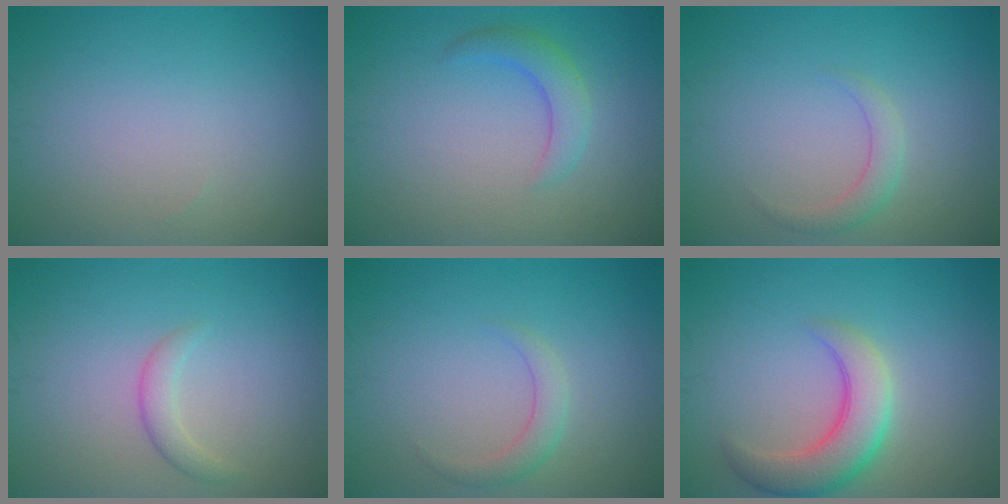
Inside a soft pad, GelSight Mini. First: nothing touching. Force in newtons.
{"total": 2.5, "press": 2.5, "slide": 0.2}
{"total": 1.7, "press": 1.7, "slide": 0.0}
{"total": 1.6, "press": 1.6, "slide": 0.1}
{"total": 1.7, "press": 1.7, "slide": 0.0}
{"total": 5.2, "press": 5.2, "slide": 0.3}